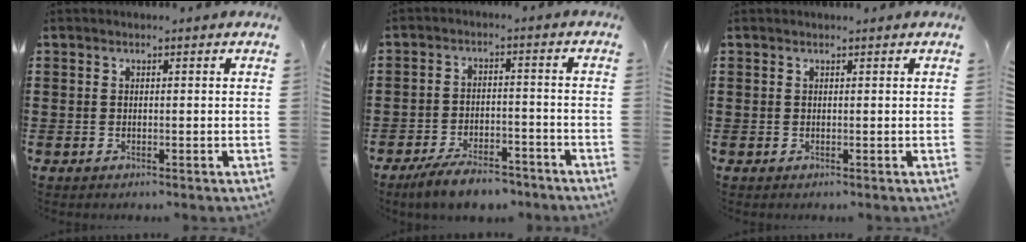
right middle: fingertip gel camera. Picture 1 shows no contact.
{"total": 6.2, "force": [-5.5, 1.4, 2.4], "torque": [-0.047, 0.006, -0.107]}
{"total": 0.0}